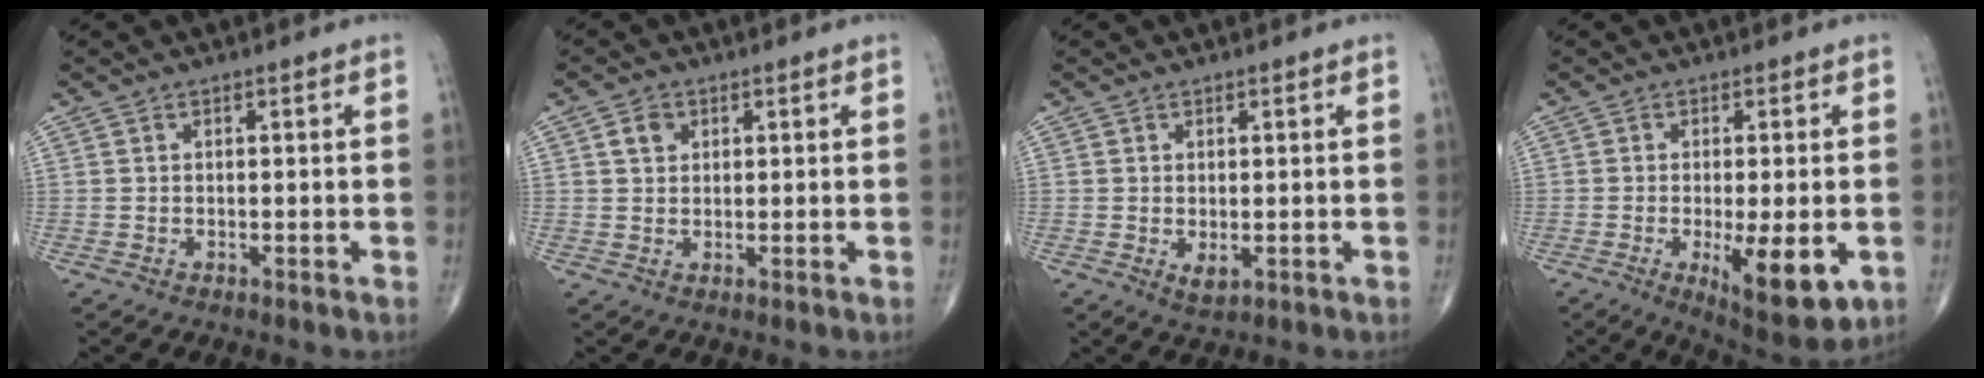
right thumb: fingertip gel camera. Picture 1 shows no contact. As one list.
[{"total": 2.9, "force": [1.1, 2.3, 1.4], "torque": [-0.015, -0.001, 0.019]}, {"total": 2.2, "force": [-0.3, 1.1, 1.9], "torque": [-0.028, -0.006, 0.000]}, {"total": 11.2, "force": [-3.0, 3.4, 10.2], "torque": [-0.146, -0.022, -0.037]}]